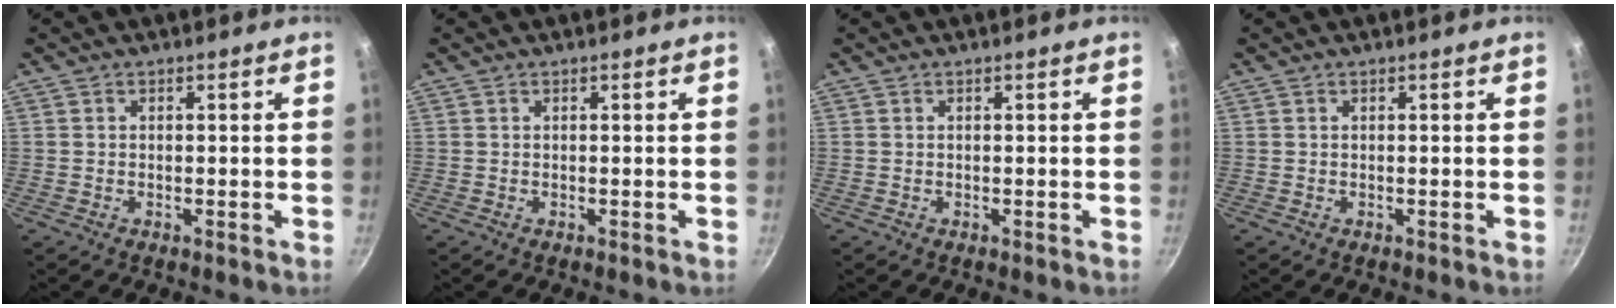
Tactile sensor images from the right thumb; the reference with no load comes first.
{"total": 0.0}
{"total": 0.0}
{"total": 0.0}